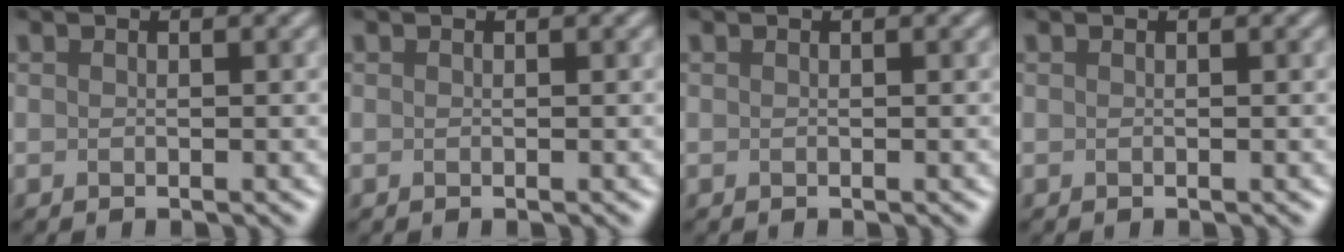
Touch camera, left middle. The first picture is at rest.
{"total": 0.0}
{"total": 0.0}
{"total": 0.0}